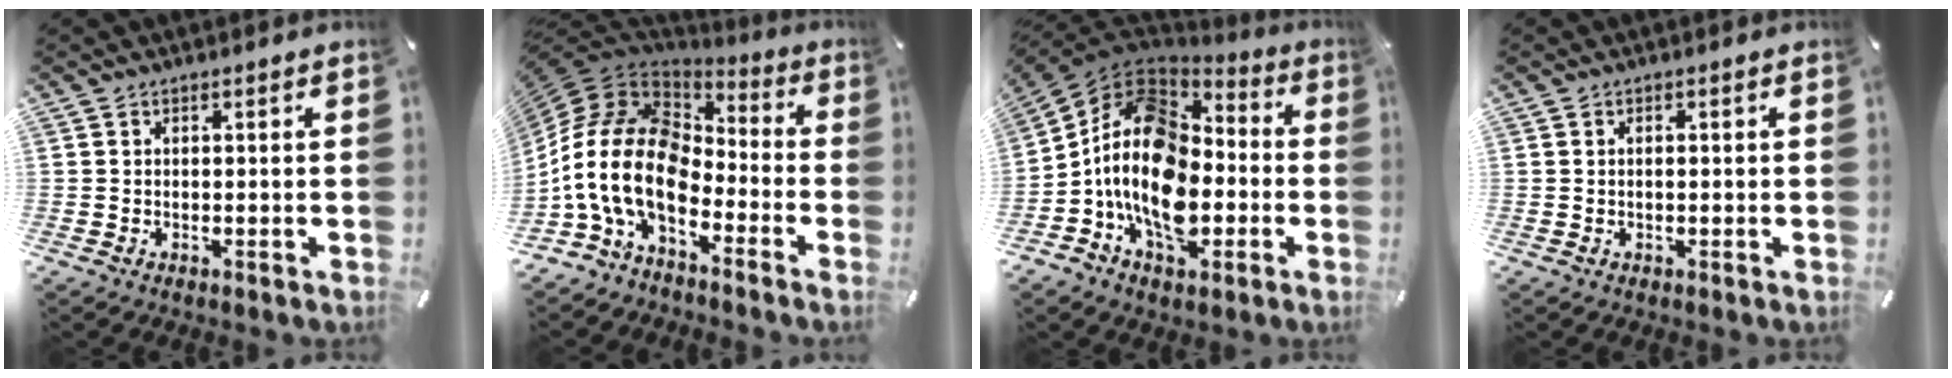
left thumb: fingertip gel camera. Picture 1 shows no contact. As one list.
[{"total": 17.6, "force": [-5.5, 11.1, 12.5], "torque": [-0.283, 0.015, -0.103]}, {"total": 18.8, "force": [-3.6, 13.4, 12.8], "torque": [-0.260, 0.012, -0.064]}, {"total": 0.9, "force": [-0.1, 0.5, 0.7], "torque": [-0.015, 0.001, -0.003]}]